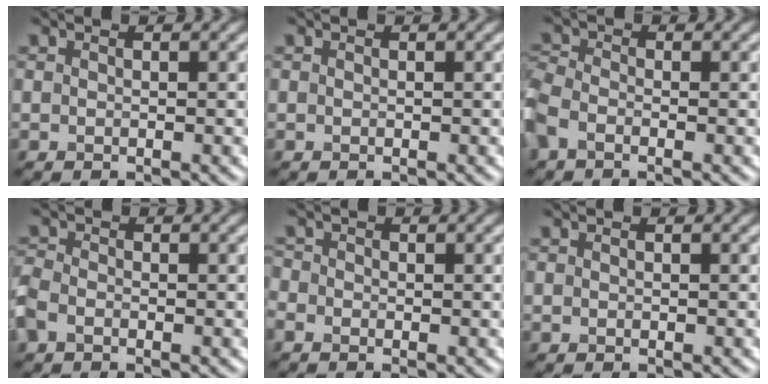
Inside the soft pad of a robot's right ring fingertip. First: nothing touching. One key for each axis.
{"total": 0.0}
{"total": 2.9, "fx": -1.4, "fy": 1.8, "fz": 1.8, "tx": -0.051, "ty": -0.001, "tz": -0.048}
{"total": 2.2, "fx": -1.1, "fy": 1.4, "fz": 1.3, "tx": -0.036, "ty": -0.002, "tz": -0.036}
{"total": 0.8, "fx": -0.6, "fy": 0.6, "fz": 0.3, "tx": -0.004, "ty": -0.003, "tz": -0.015}
{"total": 0.0}